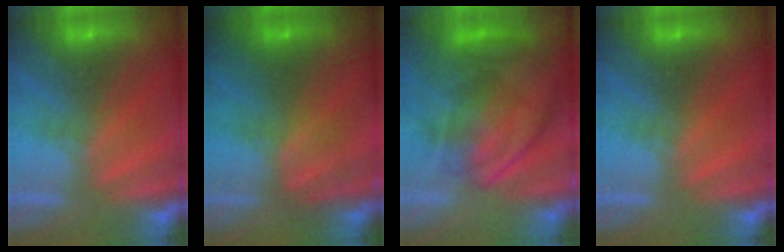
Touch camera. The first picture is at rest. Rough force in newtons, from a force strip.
{"total": 4.5}
{"total": 9.3}
{"total": 0.0}